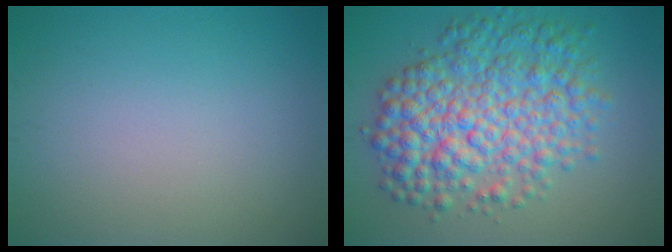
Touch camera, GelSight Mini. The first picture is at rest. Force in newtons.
{"total": 8.8, "press": 8.8, "slide": 0.1}